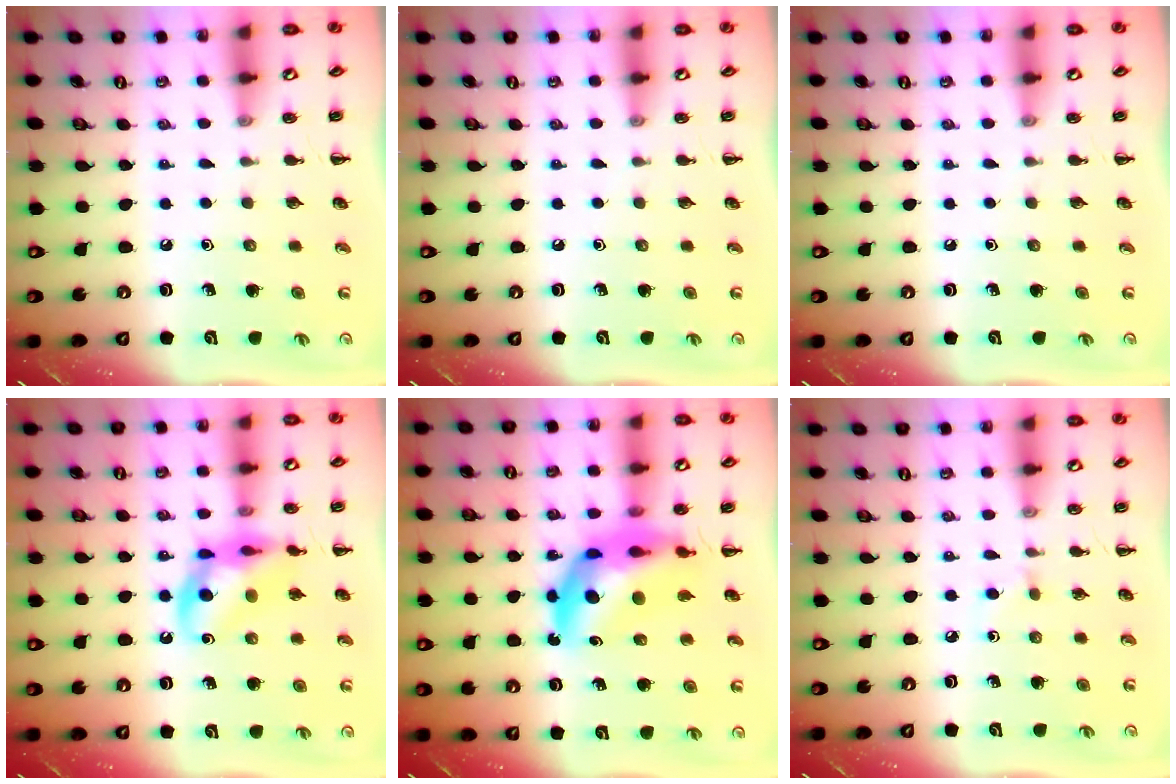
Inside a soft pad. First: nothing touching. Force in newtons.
{"total": 0.0}
{"total": 0.0}
{"total": 13.1, "press": 12.9, "slide": 2.4}
{"total": 12.9, "press": 12.4, "slide": 3.6}
{"total": 3.3, "press": 3.1, "slide": 1.4}